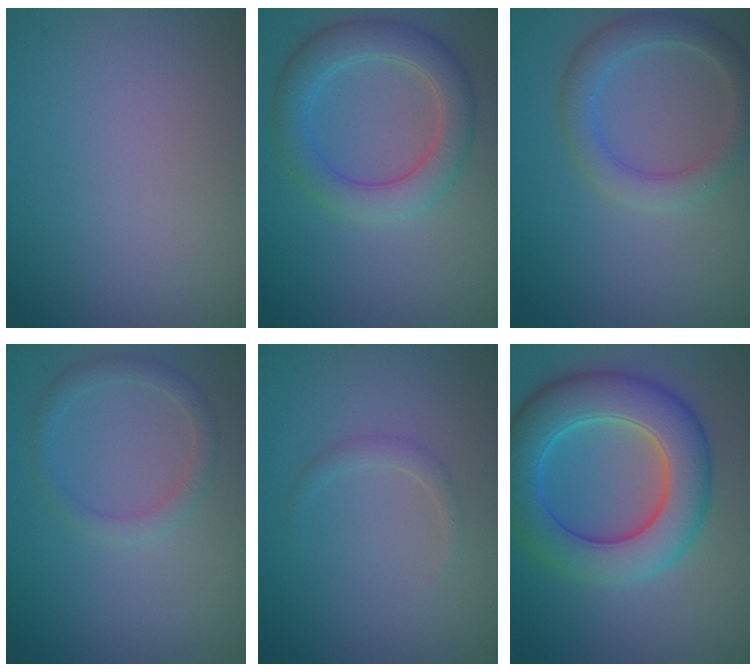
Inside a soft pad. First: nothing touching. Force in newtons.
{"total": 4.6, "press": 4.6, "slide": 0.1}
{"total": 3.3, "press": 3.3, "slide": 0.1}
{"total": 1.8, "press": 1.8, "slide": 0.0}
{"total": 1.0, "press": 1.0, "slide": 0.0}
{"total": 8.4, "press": 8.4, "slide": 0.2}